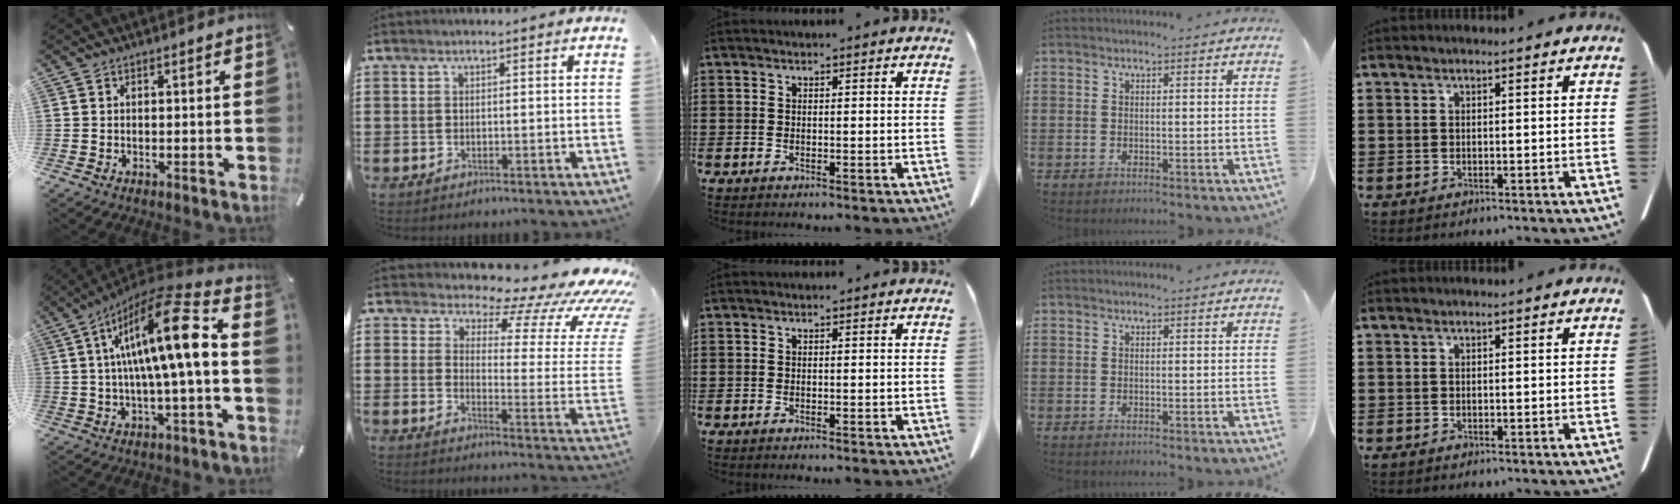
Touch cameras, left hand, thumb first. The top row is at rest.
{"thumb": {"total": 19.4, "force": [3.3, 3.7, 18.8], "torque": [-0.330, -0.022, 0.035]}, "index": {"total": 10.7, "force": [8.7, 3.1, 5.4], "torque": [-0.084, -0.083, 0.139]}}